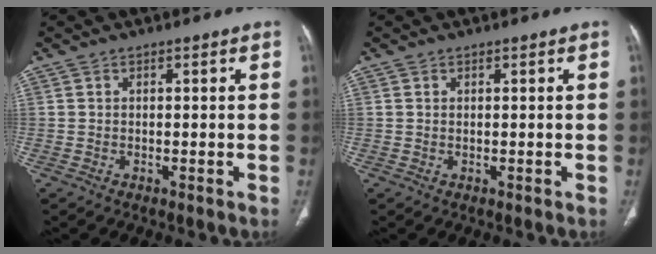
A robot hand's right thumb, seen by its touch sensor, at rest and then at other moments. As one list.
[{"total": 0.0}]